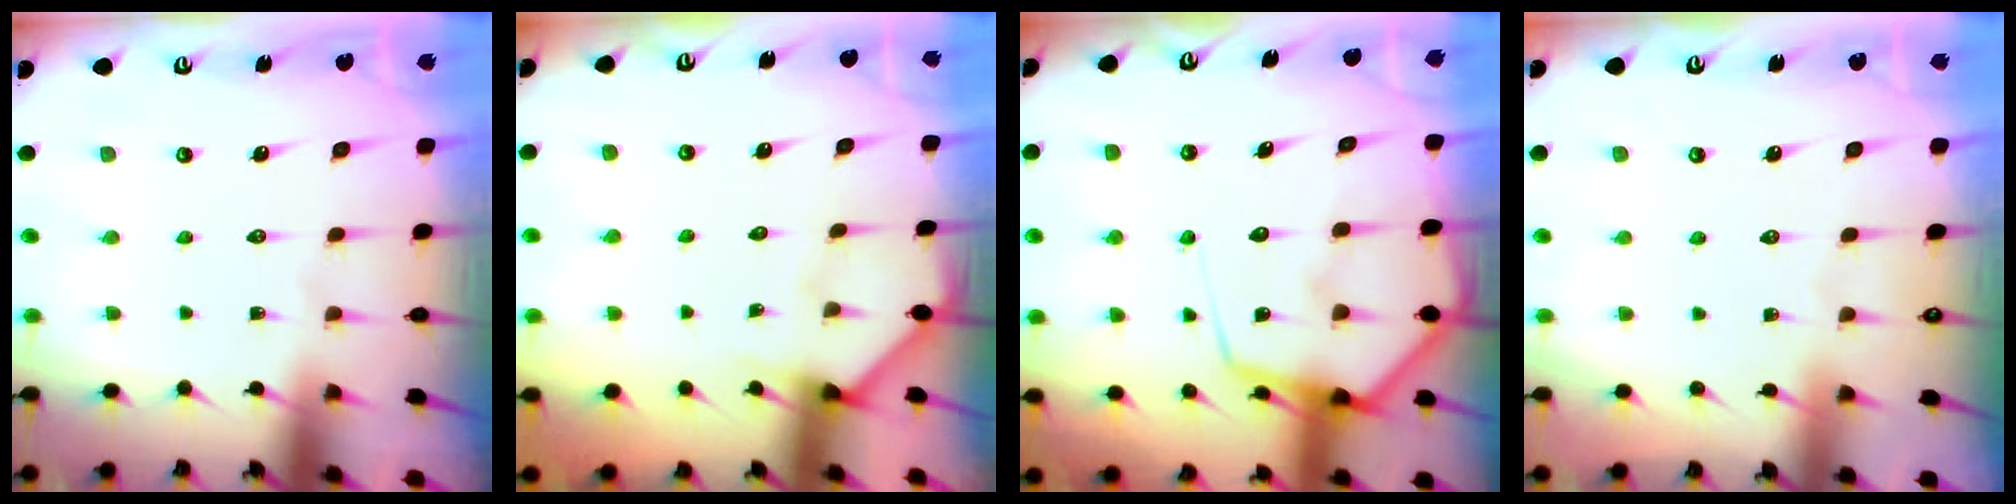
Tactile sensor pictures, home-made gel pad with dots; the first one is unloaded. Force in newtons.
{"total": 2.5, "press": 2.5, "slide": 0.1}
{"total": 12.3, "press": 12.2, "slide": 1.2}
{"total": 2.2, "press": 2.2, "slide": 0.3}